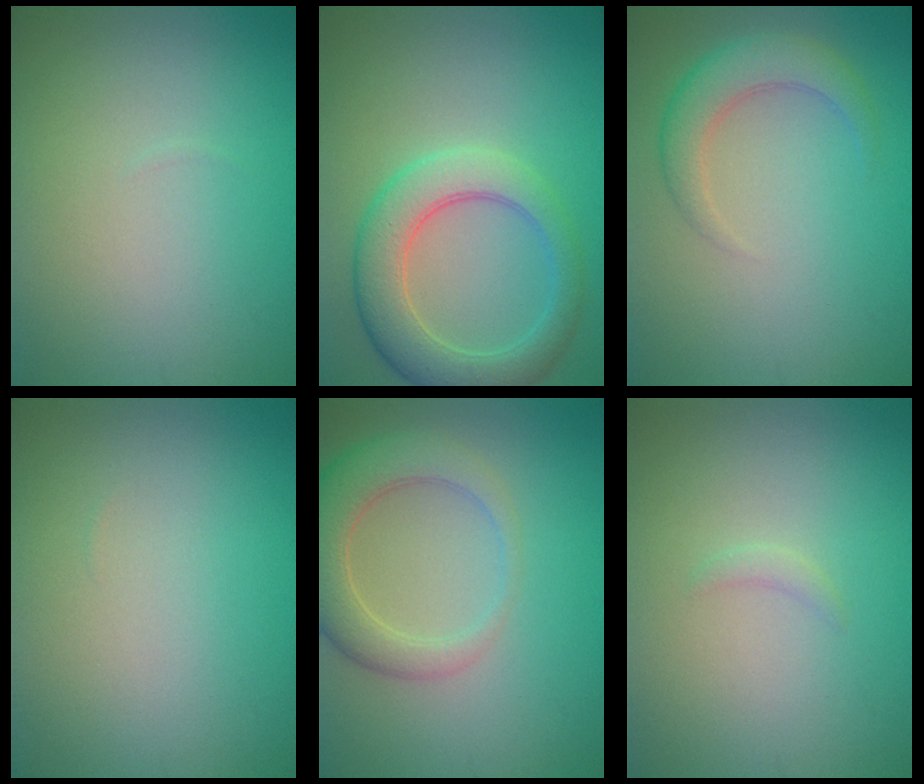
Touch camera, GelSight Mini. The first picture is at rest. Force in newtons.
{"total": 5.5, "press": 5.5, "slide": 0.3}
{"total": 3.4, "press": 3.4, "slide": 0.1}
{"total": 0.0}
{"total": 4.9, "press": 4.9, "slide": 0.5}
{"total": 0.7, "press": 0.7, "slide": 0.1}